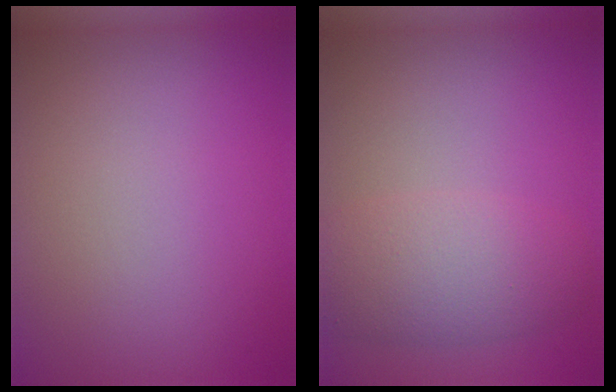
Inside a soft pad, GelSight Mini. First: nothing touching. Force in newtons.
{"total": 4.6, "press": 4.6, "slide": 0.3}